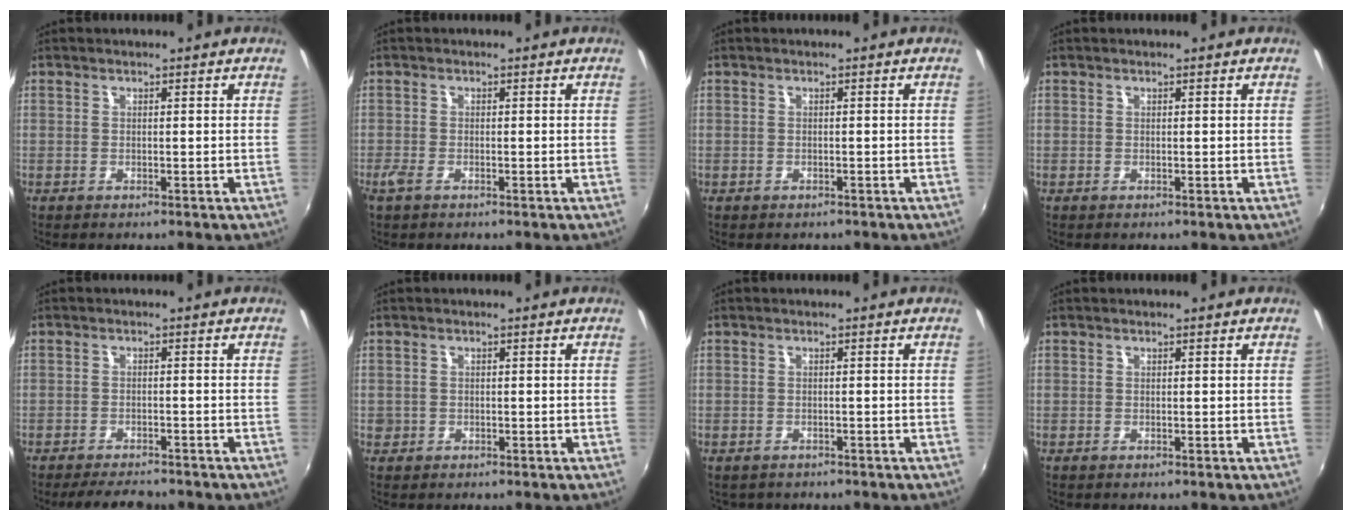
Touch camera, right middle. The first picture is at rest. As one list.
[{"total": 2.0, "force": [-1.3, 0.8, 1.3], "torque": [-0.030, -0.006, -0.025]}, {"total": 0.9, "force": [-0.6, 0.6, 0.1], "torque": [-0.007, -0.002, -0.007]}, {"total": 0.0}, {"total": 6.2, "force": [-5.5, 1.5, 2.4], "torque": [-0.065, -0.013, -0.084]}, {"total": 1.7, "force": [-0.5, 1.6, 0.4], "torque": [-0.010, -0.004, -0.007]}, {"total": 0.8, "force": [-0.6, 0.5, 0.0], "torque": [-0.002, -0.001, -0.005]}, {"total": 0.0}]